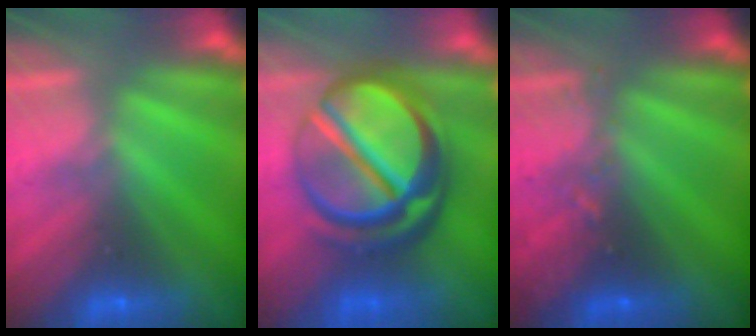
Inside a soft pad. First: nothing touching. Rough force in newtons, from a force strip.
{"total": 7.6}
{"total": 2.9}